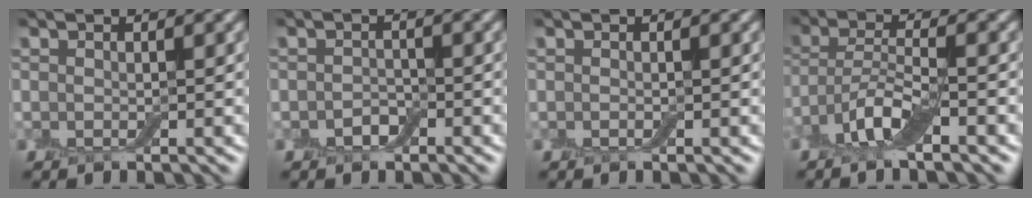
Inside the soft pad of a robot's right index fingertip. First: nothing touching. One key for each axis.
{"total": 1.4, "fx": -0.7, "fy": 0.9, "fz": 0.8, "tx": -0.015, "ty": 0.001, "tz": -0.014}
{"total": 0.0}
{"total": 4.1, "fx": -2.5, "fy": 0.9, "fz": 3.2, "tx": -0.065, "ty": 0.004, "tz": -0.057}